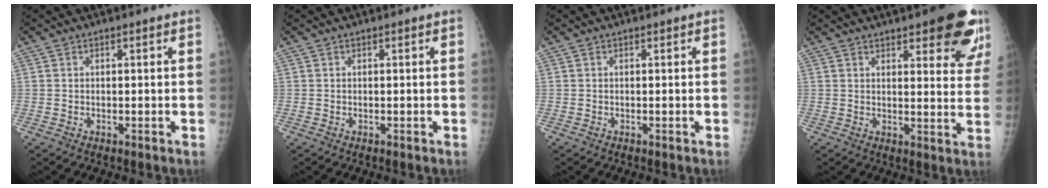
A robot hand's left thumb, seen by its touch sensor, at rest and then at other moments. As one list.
[{"total": 0.0}, {"total": 0.0}, {"total": 15.3, "force": [9.4, 4.8, 11.1], "torque": [-0.103, -0.042, 0.104]}]